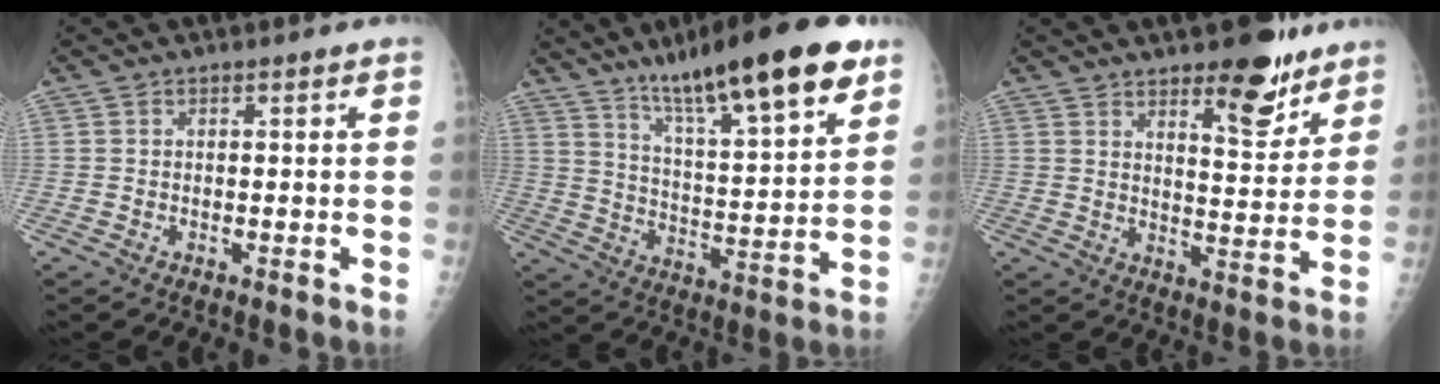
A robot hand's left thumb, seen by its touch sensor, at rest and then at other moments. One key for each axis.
{"total": 22.0, "fx": 14.2, "fy": 4.0, "fz": 16.3, "tx": -0.236, "ty": -0.051, "tz": 0.229}
{"total": 10.9, "fx": 7.4, "fy": 3.9, "fz": 6.9, "tx": -0.068, "ty": -0.051, "tz": 0.110}